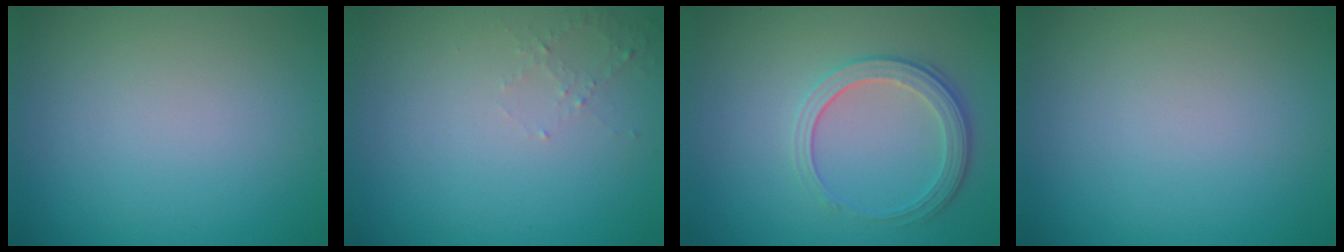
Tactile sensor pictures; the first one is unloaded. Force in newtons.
{"total": 1.1, "press": 1.0, "slide": 0.4}
{"total": 3.2, "press": 2.6, "slide": 1.9}
{"total": 0.0}